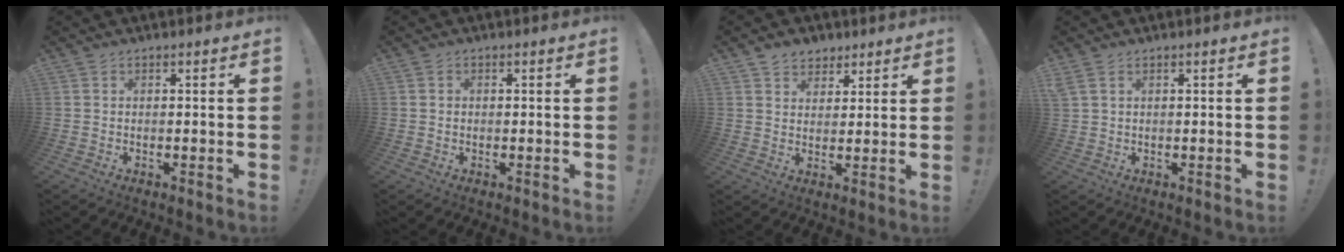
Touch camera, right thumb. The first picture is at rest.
{"total": 0.7, "force": [0.1, 0.7, 0.1], "torque": [-0.008, 0.006, 0.002]}
{"total": 5.5, "force": [3.8, 4.0, 0.7], "torque": [-0.006, -0.021, 0.071]}
{"total": 2.4, "force": [1.2, 0.8, 2.0], "torque": [-0.045, 0.003, 0.025]}